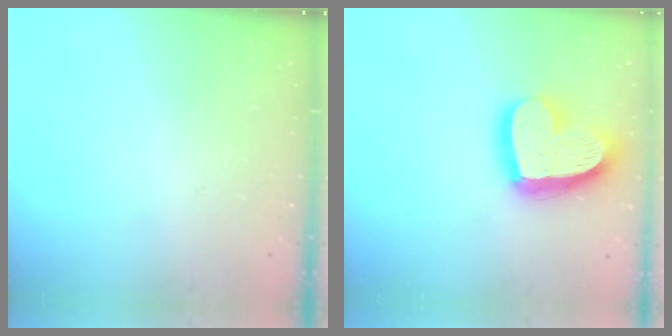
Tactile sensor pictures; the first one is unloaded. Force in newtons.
{"total": 20.8, "press": 20.7, "slide": 1.9}